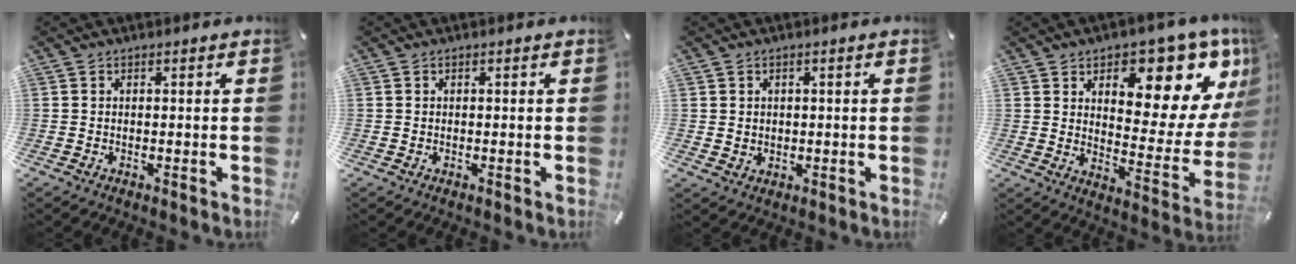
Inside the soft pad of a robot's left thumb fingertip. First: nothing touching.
{"total": 0.0}
{"total": 2.4, "force": [0.7, 2.3, 0.0], "torque": [0.004, -0.001, 0.012]}
{"total": 14.5, "force": [9.3, 7.1, 8.6], "torque": [-0.085, -0.092, 0.149]}